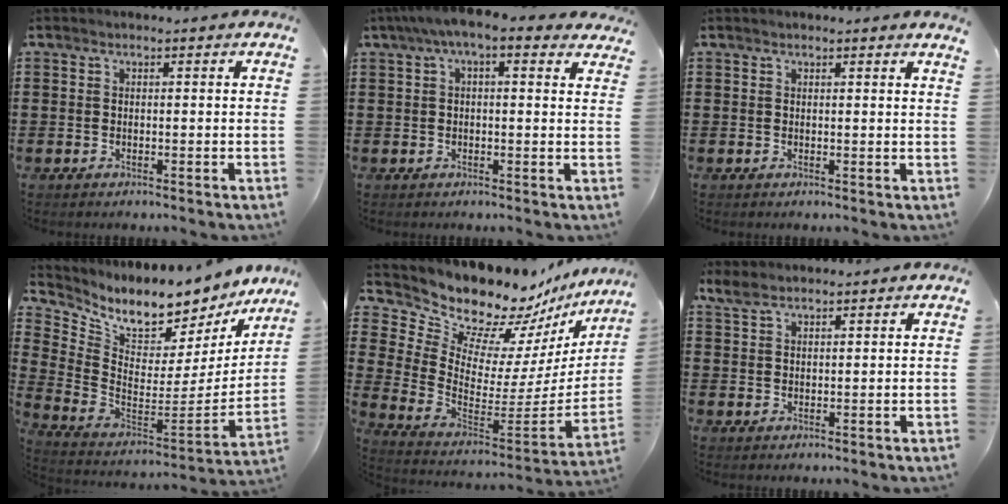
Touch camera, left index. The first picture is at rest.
{"total": 5.0, "force": [2.8, 1.2, 4.0], "torque": [-0.082, 0.001, 0.046]}
{"total": 0.9, "force": [0.8, -0.2, 0.4], "torque": [-0.010, -0.003, 0.015]}
{"total": 6.9, "force": [6.3, 2.0, 2.2], "torque": [-0.075, -0.067, 0.104]}
{"total": 10.5, "force": [9.5, 4.1, 1.4], "torque": [-0.083, -0.086, 0.169]}
{"total": 2.9, "force": [2.2, 1.2, 1.4], "torque": [-0.033, 0.004, 0.043]}